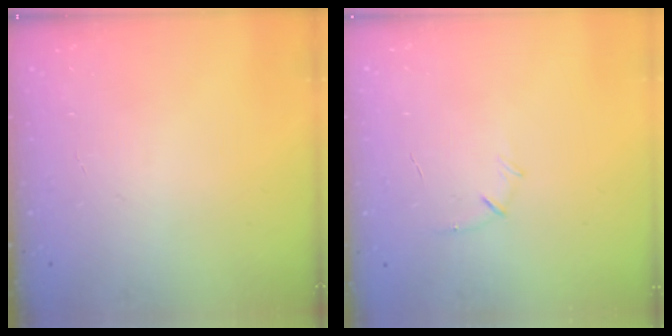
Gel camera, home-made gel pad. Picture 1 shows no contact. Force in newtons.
{"total": 5.4, "press": 5.3, "slide": 1.4}